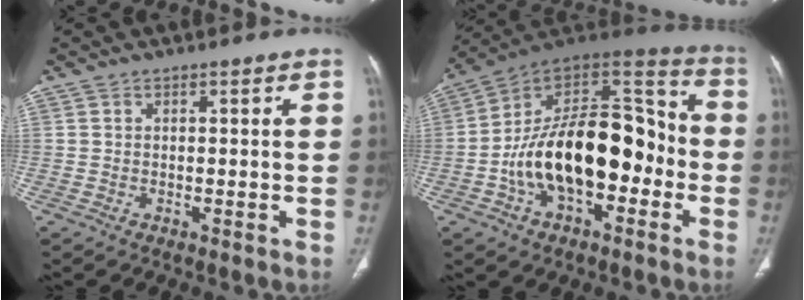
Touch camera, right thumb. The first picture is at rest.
{"total": 24.4, "force": [-5.0, 13.5, 19.7], "torque": [-0.303, 0.059, -0.080]}